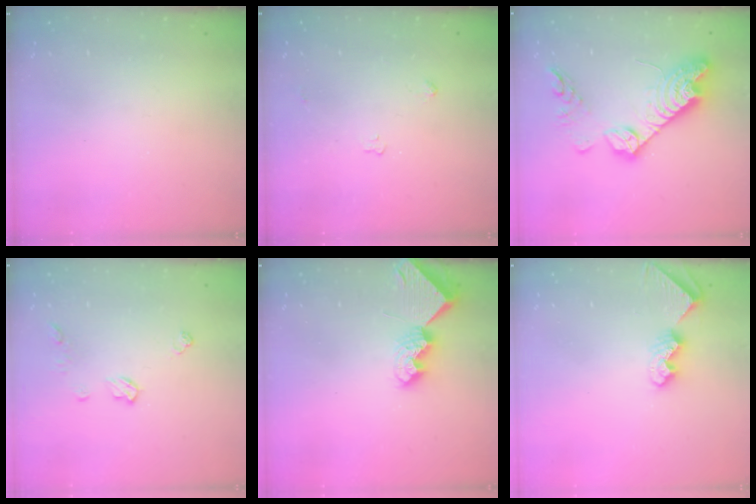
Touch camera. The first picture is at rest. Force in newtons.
{"total": 3.4, "press": 3.4, "slide": 0.6}
{"total": 18.9, "press": 18.8, "slide": 1.4}
{"total": 6.8, "press": 6.8, "slide": 0.1}
{"total": 7.5, "press": 7.5, "slide": 0.5}
{"total": 9.1, "press": 9.1, "slide": 0.3}